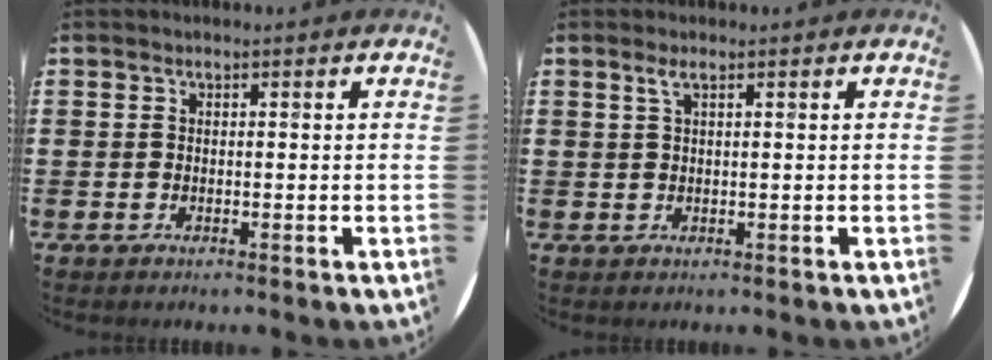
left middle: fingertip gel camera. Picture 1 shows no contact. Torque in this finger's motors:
{"motor_torque": [0.00, 0.05, 0.03, 0.01]}